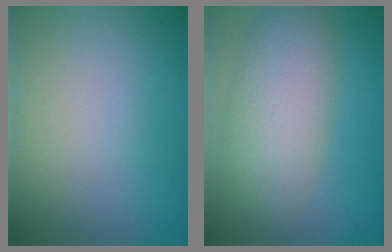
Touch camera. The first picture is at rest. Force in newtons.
{"total": 6.8, "press": 6.8, "slide": 0.2}